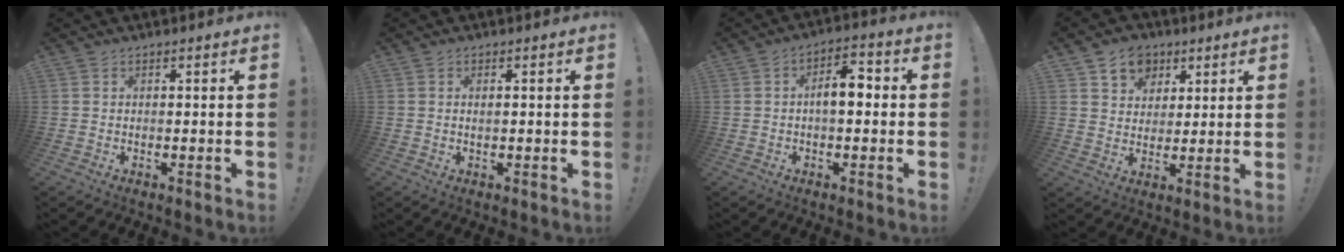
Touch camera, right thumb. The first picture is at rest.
{"total": 0.9, "force": [0.0, 0.2, 0.9], "torque": [-0.022, 0.003, 0.000]}
{"total": 7.8, "force": [-0.3, 3.8, 6.8], "torque": [-0.100, 0.014, -0.009]}
{"total": 8.9, "force": [4.6, 7.2, 2.4], "torque": [-0.032, -0.026, 0.091]}